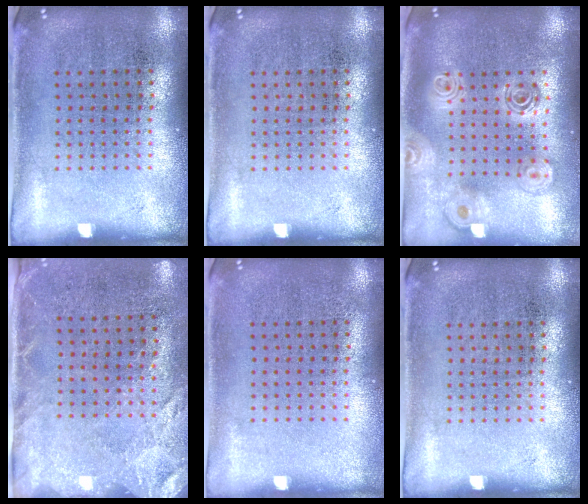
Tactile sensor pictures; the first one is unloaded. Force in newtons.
{"total": 0.0}
{"total": 2.1, "press": 1.7, "slide": 1.3}
{"total": 2.6, "press": 2.0, "slide": 1.6}
{"total": 0.0}
{"total": 0.0}